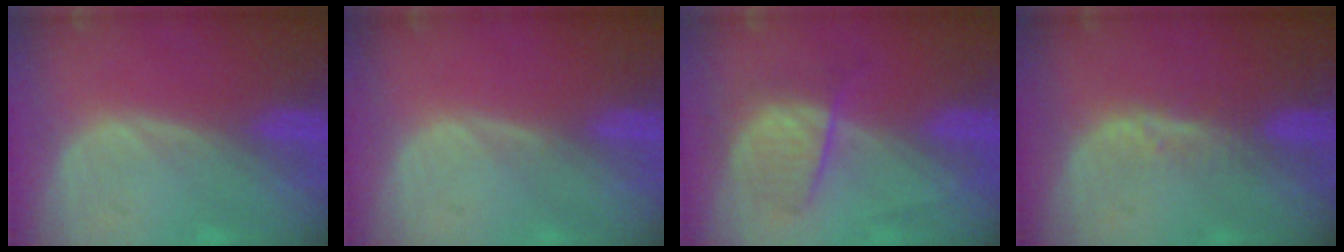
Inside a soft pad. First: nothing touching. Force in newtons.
{"total": 0.0}
{"total": 4.9, "press": 4.9, "slide": 0.5}
{"total": 2.1, "press": 2.1, "slide": 0.2}